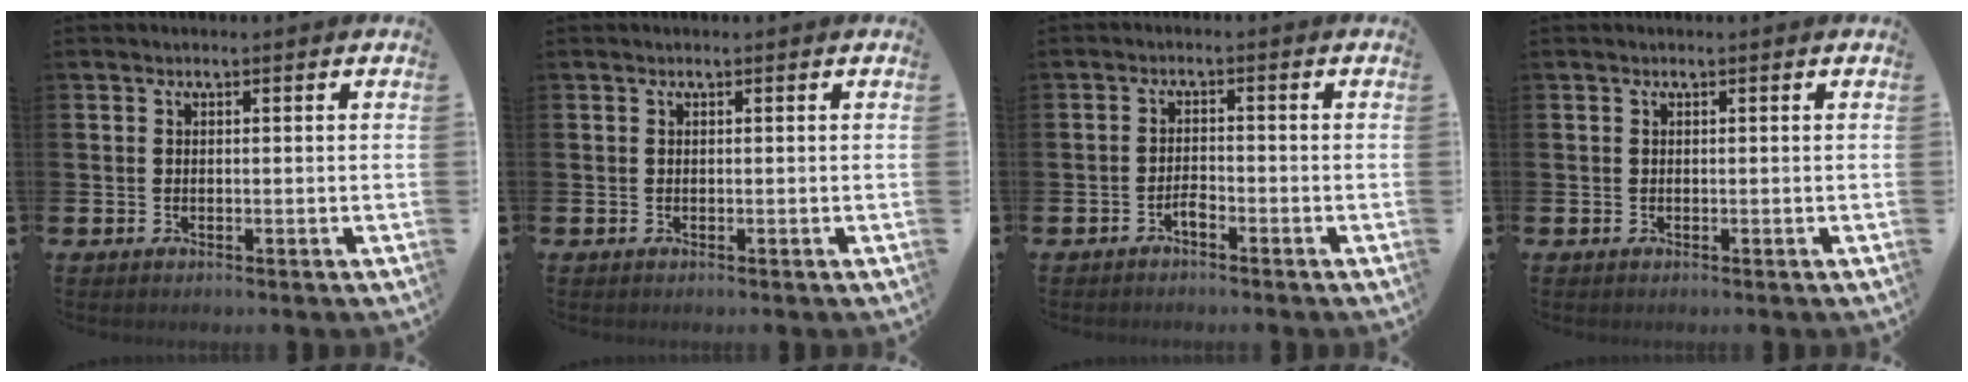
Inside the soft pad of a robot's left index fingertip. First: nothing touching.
{"total": 0.0}
{"total": 1.4, "force": [-1.2, 0.3, 0.7], "torque": [-0.024, 0.003, -0.020]}
{"total": 0.0}